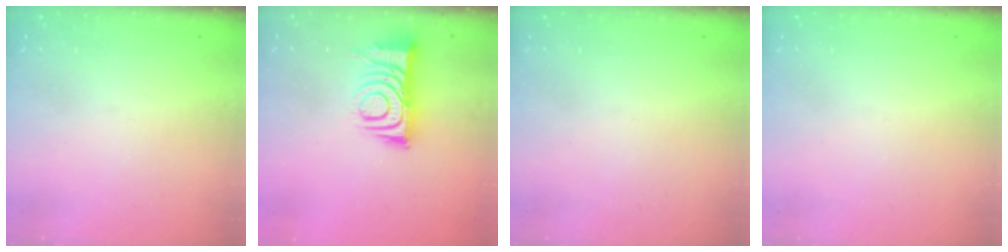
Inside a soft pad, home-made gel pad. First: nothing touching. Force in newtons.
{"total": 10.4, "press": 10.4, "slide": 1.0}
{"total": 1.6, "press": 1.6, "slide": 0.1}
{"total": 1.6, "press": 1.6, "slide": 0.1}